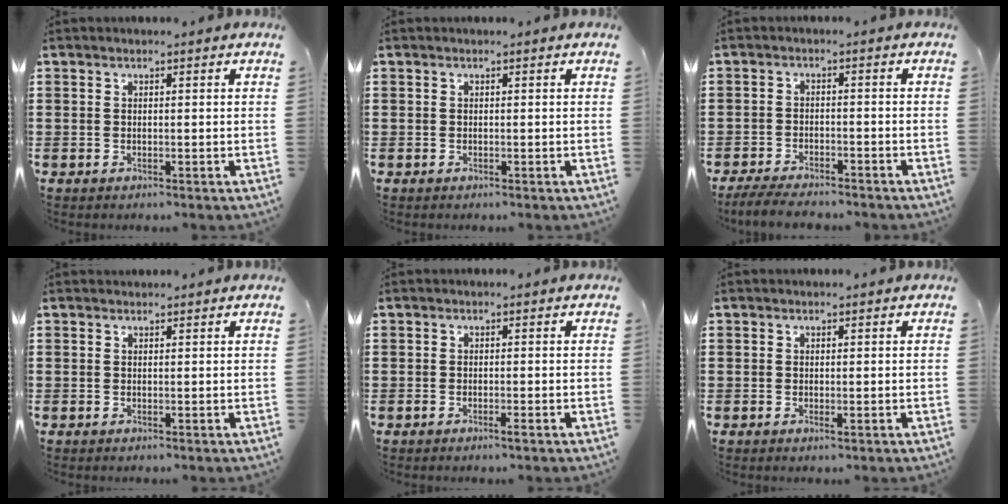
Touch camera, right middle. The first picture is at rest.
{"total": 0.0}
{"total": 3.8, "force": [-3.6, 0.4, 1.1], "torque": [-0.026, -0.004, -0.074]}
{"total": 0.6, "force": [0.6, 0.1, -0.2], "torque": [0.000, -0.002, 0.012]}
{"total": 0.9, "force": [-0.5, 0.1, 0.8], "torque": [-0.015, -0.004, -0.007]}
{"total": 0.6, "force": [0.1, 0.0, 0.6], "torque": [-0.012, 0.000, 0.003]}